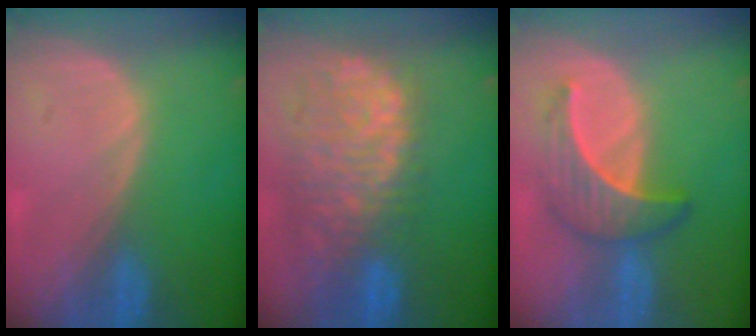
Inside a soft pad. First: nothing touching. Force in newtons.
{"total": 12.4, "press": 10.2, "slide": 7.1}
{"total": 6.8, "press": 6.1, "slide": 3.0}